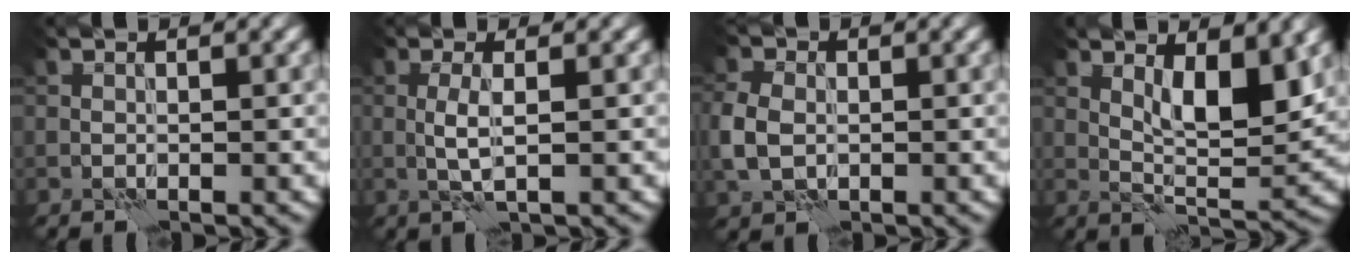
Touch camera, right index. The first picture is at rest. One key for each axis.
{"total": 2.1, "fx": 0.1, "fy": 0.2, "fz": 2.1, "tx": -0.048, "ty": 0.006, "tz": 0.001}
{"total": 4.2, "fx": -0.6, "fy": 3.1, "fz": 2.8, "tx": -0.076, "ty": 0.002, "tz": -0.016}
{"total": 5.8, "fx": 2.2, "fy": 1.9, "fz": 5.0, "tx": -0.083, "ty": -0.001, "tz": 0.040}